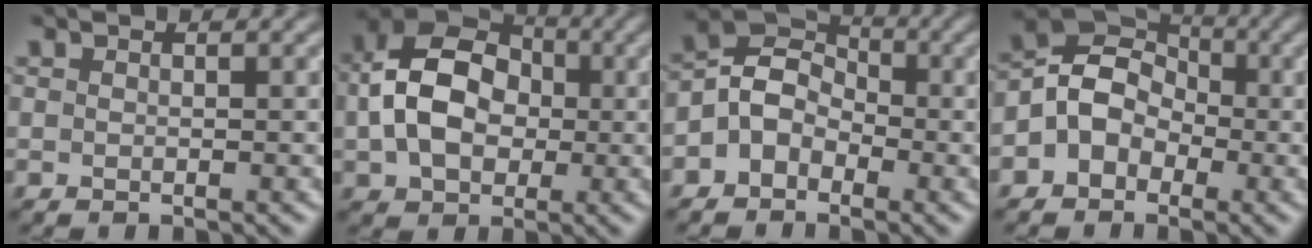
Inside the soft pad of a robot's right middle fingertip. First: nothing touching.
{"total": 8.9, "force": [0.3, 6.5, 6.1], "torque": [-0.130, 0.009, 0.003]}
{"total": 4.2, "force": [-1.3, 3.5, 2.1], "torque": [-0.028, 0.016, -0.038]}
{"total": 6.0, "force": [-0.7, 5.3, 2.7], "torque": [-0.026, 0.029, -0.043]}